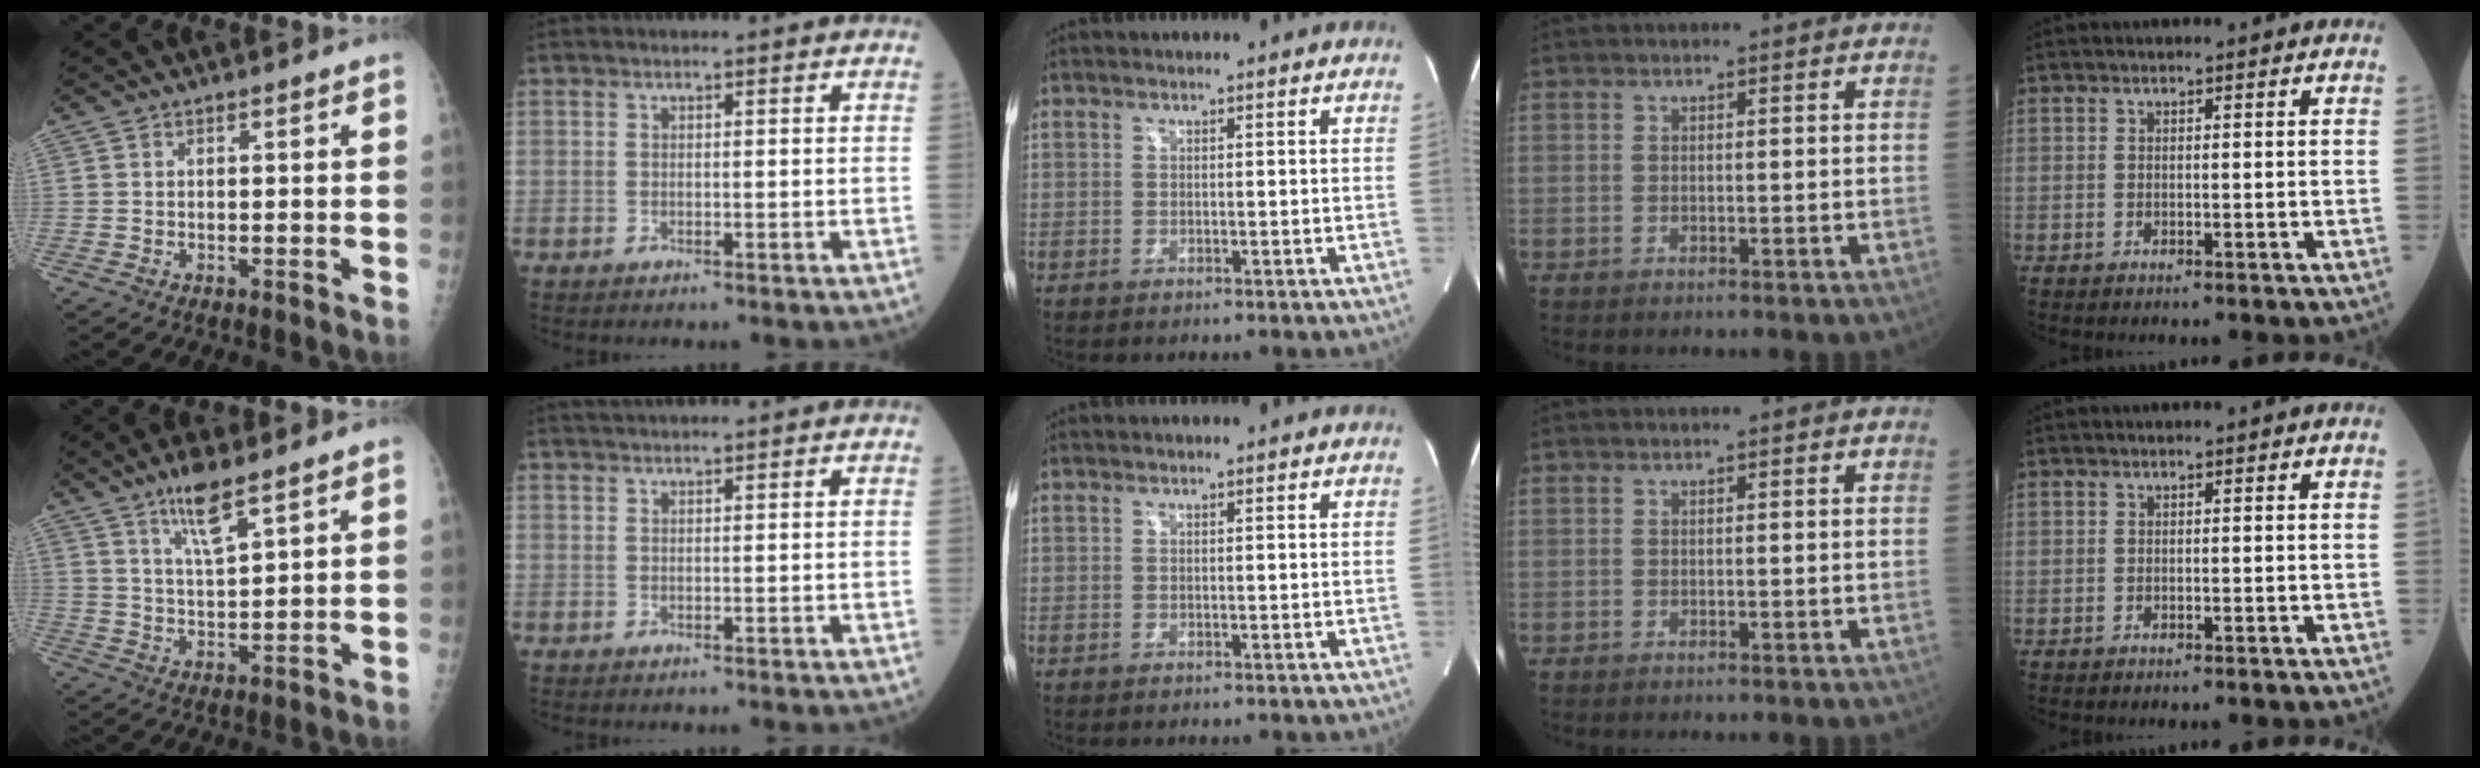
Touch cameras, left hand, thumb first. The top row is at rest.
{"thumb": {"total": 7.4, "force": [4.8, 1.6, 5.4], "torque": [-0.096, -0.028, 0.092]}, "index": {"total": 2.8, "force": [2.6, -0.3, 0.9], "torque": [-0.009, 0.026, 0.045]}}